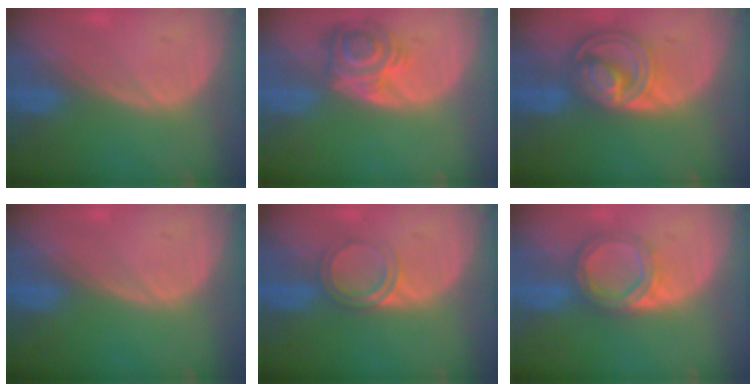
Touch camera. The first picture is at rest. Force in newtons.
{"total": 5.8, "press": 5.8, "slide": 0.3}
{"total": 8.6, "press": 7.3, "slide": 4.6}
{"total": 0.0}
{"total": 3.4, "press": 3.3, "slide": 0.3}
{"total": 5.6, "press": 5.3, "slide": 1.9}